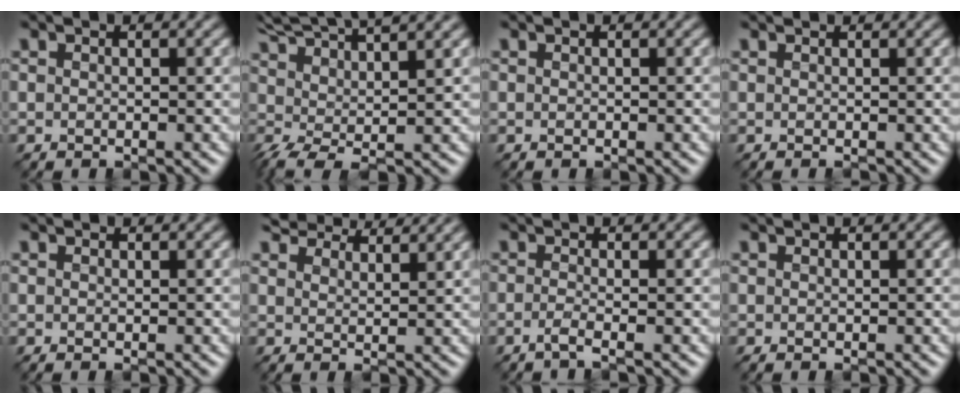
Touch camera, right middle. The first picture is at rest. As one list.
[{"total": 7.9, "force": [4.7, 2.1, 6.0], "torque": [-0.111, 0.021, 0.084]}, {"total": 0.0}, {"total": 1.2, "force": [0.8, 0.3, 0.8], "torque": [-0.009, -0.003, 0.008]}, {"total": 0.9, "force": [0.8, 0.1, 0.3], "torque": [-0.008, -0.004, 0.009]}, {"total": 6.9, "force": [6.4, 1.5, 2.3], "torque": [-0.049, 0.001, 0.094]}, {"total": 1.8, "force": [-0.8, 0.5, 1.6], "torque": [-0.021, -0.008, -0.025]}, {"total": 0.6, "force": [0.4, 0.0, 0.4], "torque": [-0.008, 0.002, 0.007]}]